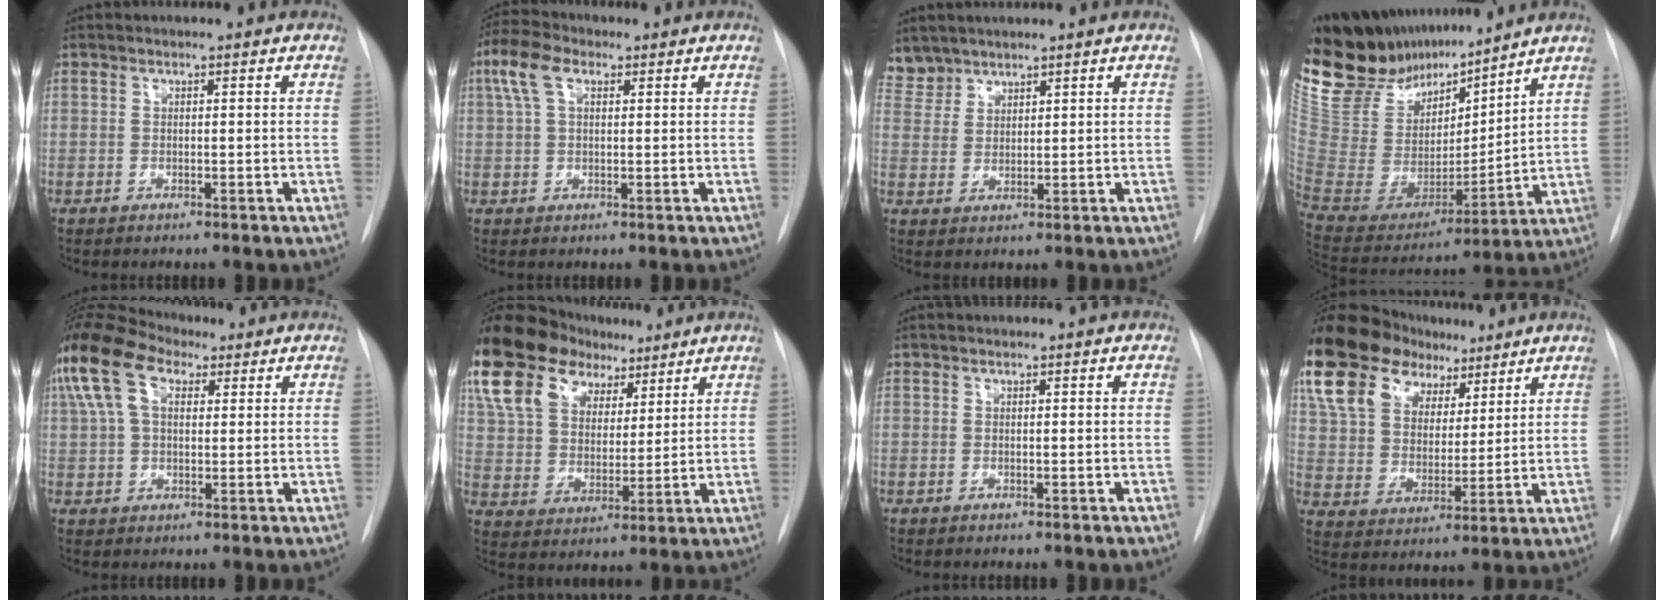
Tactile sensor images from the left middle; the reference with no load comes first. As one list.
[{"total": 5.8, "force": [2.5, 2.8, 4.4], "torque": [-0.108, 0.026, 0.048]}, {"total": 4.0, "force": [3.7, 1.5, -0.4], "torque": [0.012, 0.009, 0.080]}, {"total": 21.2, "force": [18.8, 5.4, 8.3], "torque": [-0.159, -0.010, 0.346]}, {"total": 12.0, "force": [5.8, 6.4, 8.3], "torque": [-0.193, 0.053, 0.110]}, {"total": 21.7, "force": [13.6, 13.0, 10.8], "torque": [-0.247, 0.073, 0.246]}, {"total": 0.0}, {"total": 19.0, "force": [12.2, 11.2, 9.3], "torque": [-0.186, 0.062, 0.218]}]